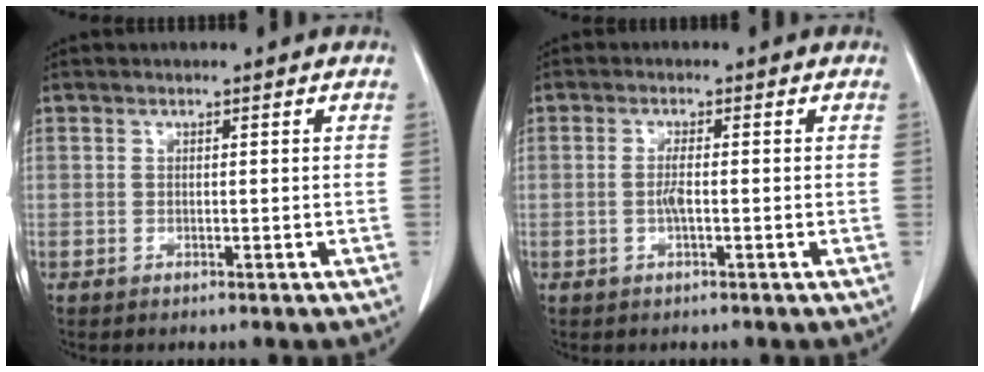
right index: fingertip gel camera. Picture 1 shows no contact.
{"total": 2.0, "force": [-0.4, 0.1, 1.9], "torque": [-0.043, -0.001, -0.009]}